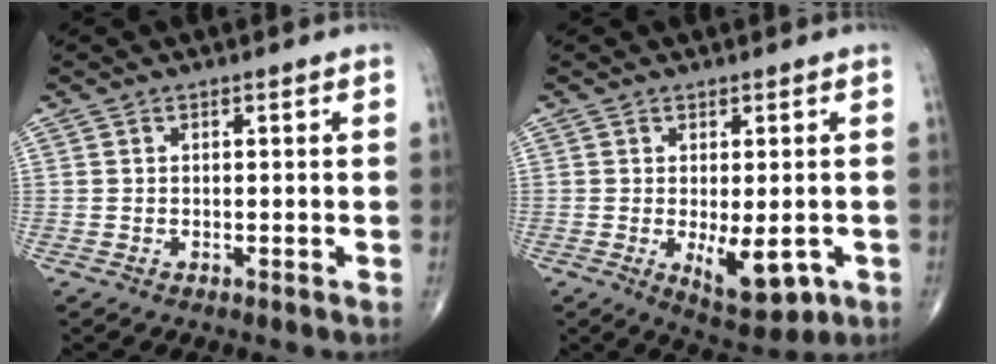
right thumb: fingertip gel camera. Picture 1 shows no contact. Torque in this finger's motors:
{"motor_torque": [1.12, 0.96, -0.13, -0.20, 0.19]}